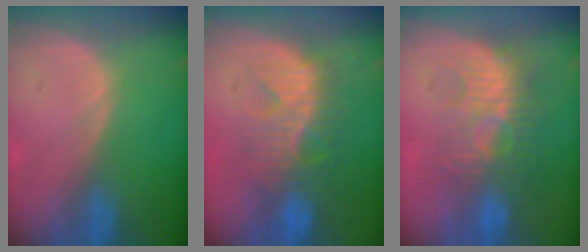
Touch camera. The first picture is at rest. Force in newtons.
{"total": 9.0, "press": 8.6, "slide": 2.5}
{"total": 9.0, "press": 8.6, "slide": 2.6}